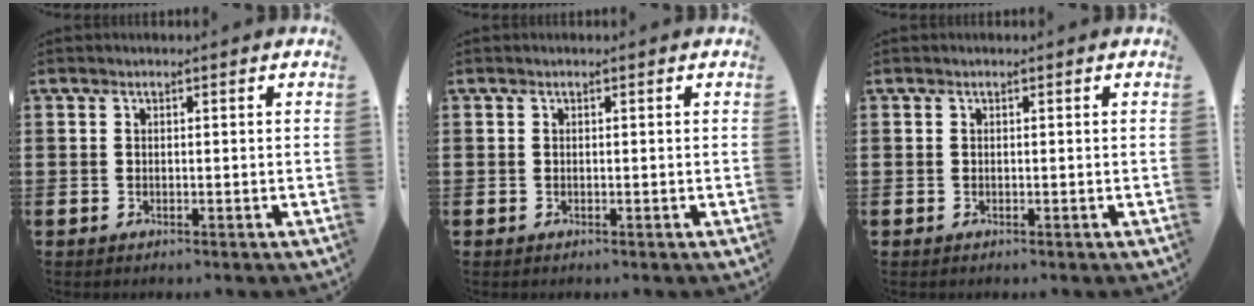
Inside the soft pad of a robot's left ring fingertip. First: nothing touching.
{"total": 0.0}
{"total": 0.0}